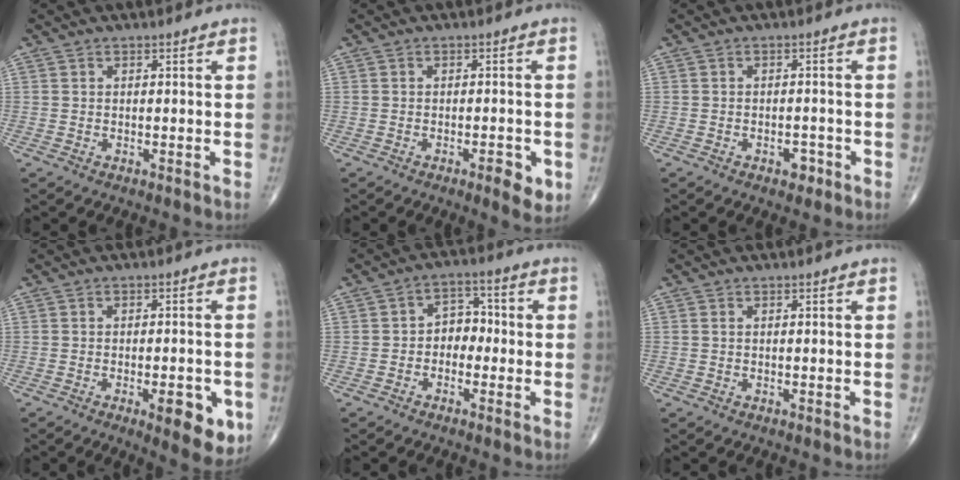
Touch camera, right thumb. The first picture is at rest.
{"total": 4.5, "force": [-1.8, 1.5, 3.9], "torque": [-0.045, -0.002, -0.021]}
{"total": 2.4, "force": [-1.3, 1.4, 1.4], "torque": [-0.010, 0.006, -0.016]}
{"total": 9.0, "force": [-3.2, 3.1, 7.9], "torque": [-0.081, -0.004, -0.035]}
{"total": 5.2, "force": [-1.0, 4.0, 3.2], "torque": [-0.019, 0.025, -0.031]}
{"total": 0.0}